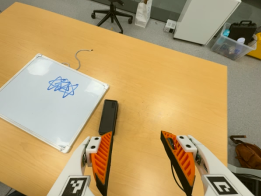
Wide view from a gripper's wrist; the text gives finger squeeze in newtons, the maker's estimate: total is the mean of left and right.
{"total": 0.0}